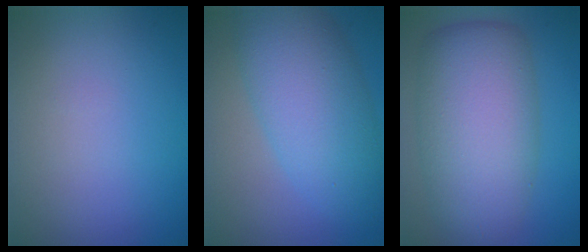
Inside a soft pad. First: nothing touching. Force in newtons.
{"total": 7.5, "press": 7.5, "slide": 0.2}
{"total": 9.7, "press": 9.7, "slide": 0.5}